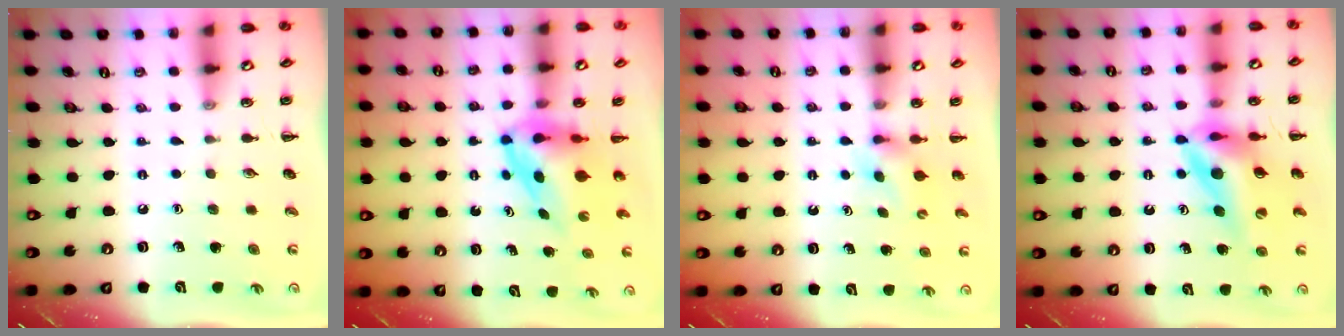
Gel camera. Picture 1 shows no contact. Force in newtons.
{"total": 4.6, "press": 4.5, "slide": 1.1}
{"total": 4.0, "press": 3.8, "slide": 1.1}
{"total": 12.8, "press": 12.0, "slide": 4.2}